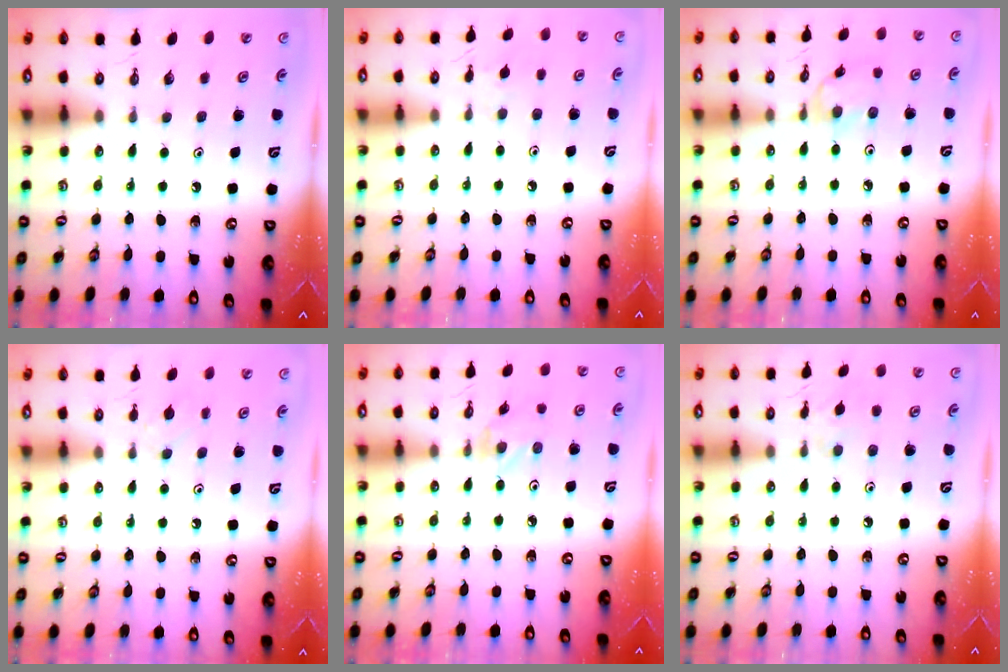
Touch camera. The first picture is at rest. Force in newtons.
{"total": 2.8, "press": 2.8, "slide": 0.5}
{"total": 5.4, "press": 5.4, "slide": 0.3}
{"total": 2.2, "press": 2.1, "slide": 0.6}
{"total": 0.6, "press": 0.6, "slide": 0.2}
{"total": 1.9, "press": 1.9, "slide": 0.5}